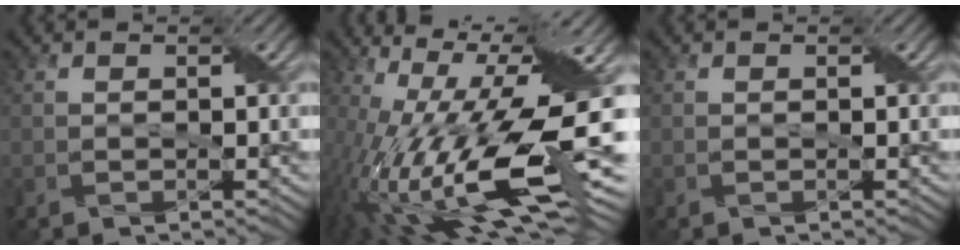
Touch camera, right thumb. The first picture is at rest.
{"total": 20.9, "force": [-2.3, 7.0, 19.5], "torque": [-0.343, -0.016, -0.037]}
{"total": 0.0}